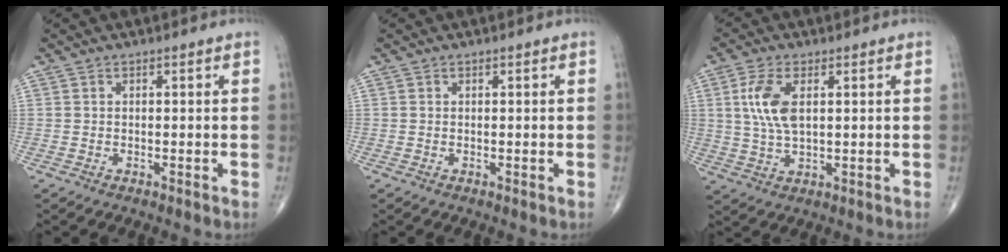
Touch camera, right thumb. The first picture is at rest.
{"total": 0.0}
{"total": 7.8, "force": [1.9, 3.7, 6.6], "torque": [-0.142, -0.005, 0.038]}